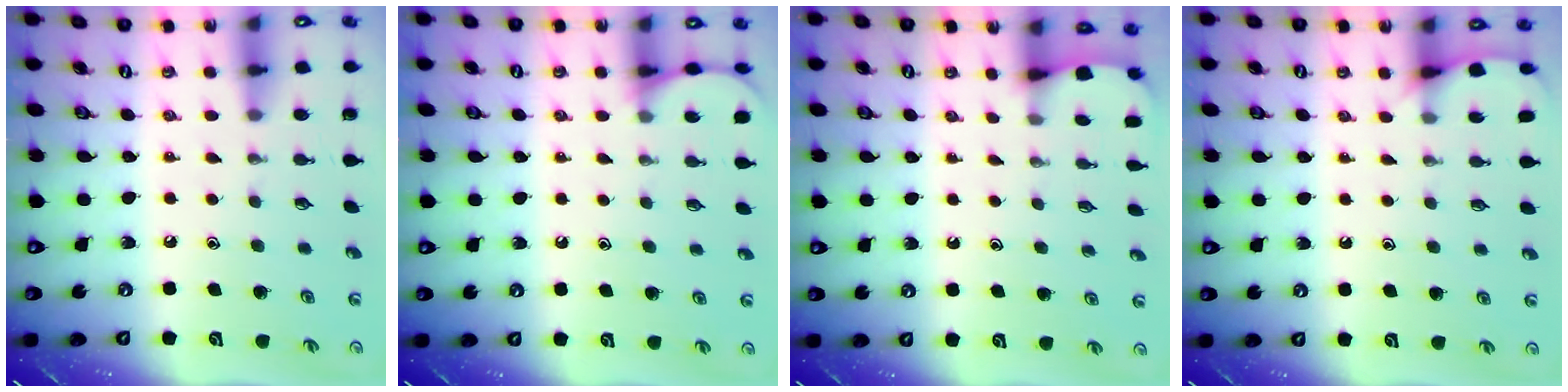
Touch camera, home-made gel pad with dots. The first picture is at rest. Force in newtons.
{"total": 4.9, "press": 4.9, "slide": 0.5}
{"total": 1.2, "press": 1.2, "slide": 0.0}
{"total": 4.5, "press": 4.5, "slide": 0.4}